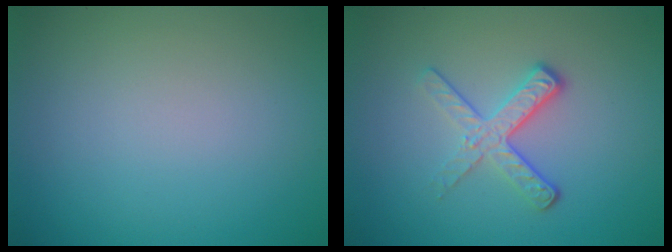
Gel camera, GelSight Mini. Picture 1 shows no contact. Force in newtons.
{"total": 3.4, "press": 2.4, "slide": 2.4}